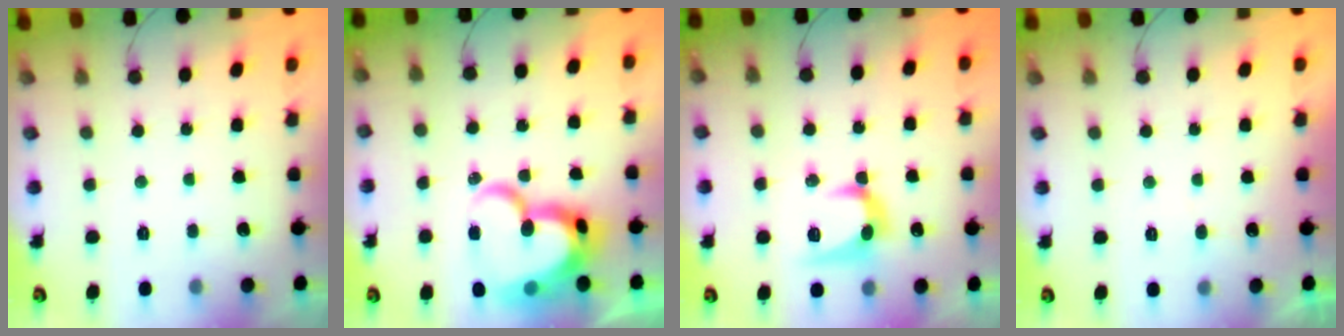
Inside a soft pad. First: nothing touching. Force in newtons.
{"total": 22.9, "press": 22.8, "slide": 1.5}
{"total": 11.0, "press": 11.0, "slide": 0.7}
{"total": 4.1, "press": 4.1, "slide": 0.3}